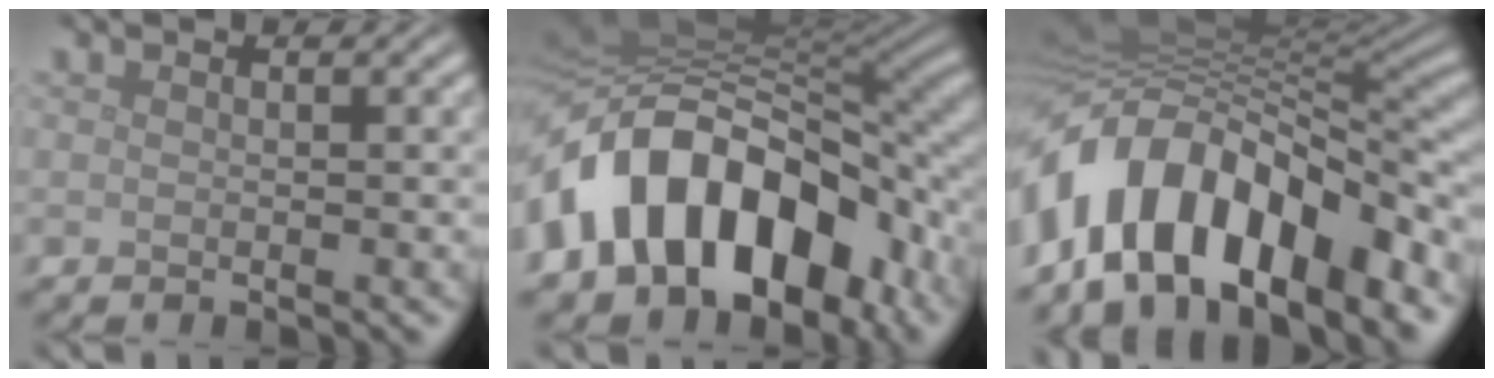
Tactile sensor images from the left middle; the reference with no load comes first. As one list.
[{"total": 14.4, "force": [-5.1, 9.4, 9.7], "torque": [-0.157, 0.010, -0.091]}, {"total": 13.6, "force": [-6.2, 6.9, 9.9], "torque": [-0.160, 0.010, -0.109]}]